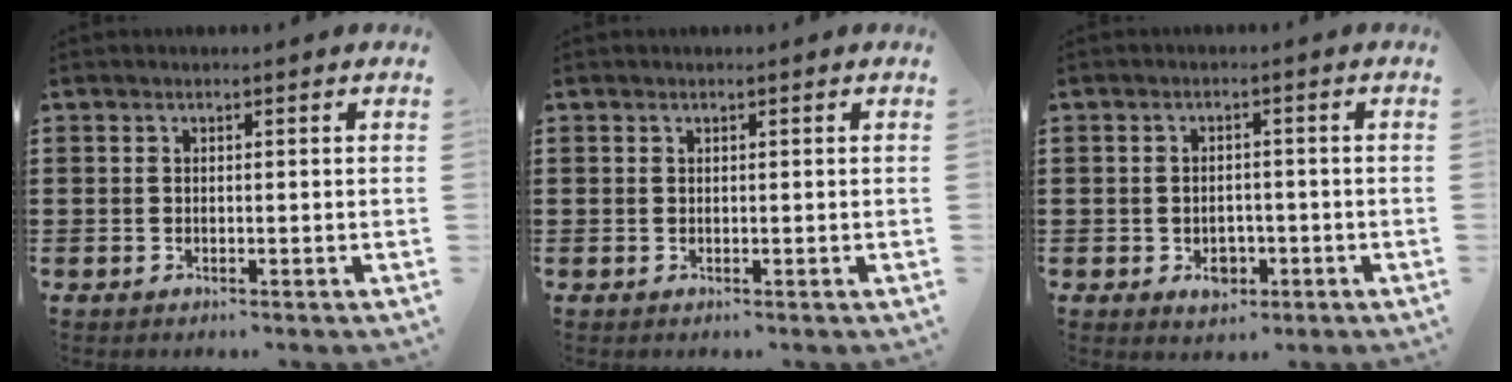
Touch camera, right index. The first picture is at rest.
{"total": 0.0}
{"total": 3.1, "force": [-1.3, 1.9, 2.0], "torque": [-0.033, -0.003, -0.025]}